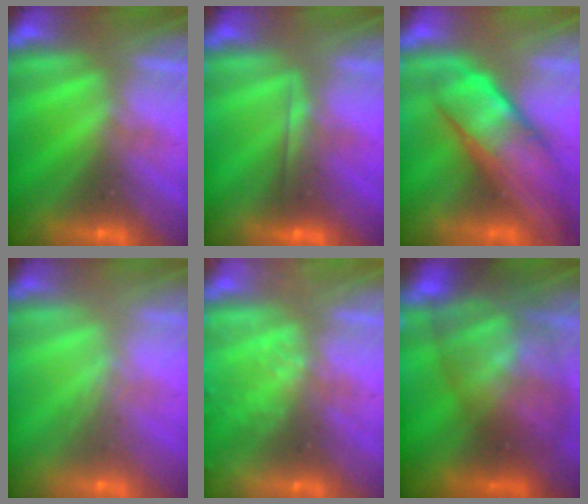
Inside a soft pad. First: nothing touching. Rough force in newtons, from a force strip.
{"total": 1.9}
{"total": 9.5}
{"total": 2.4}
{"total": 2.4}
{"total": 7.9}